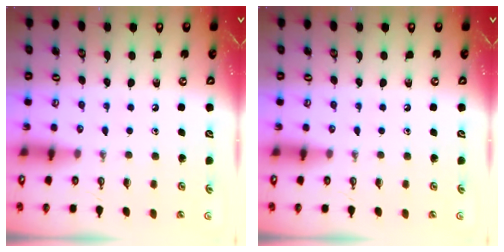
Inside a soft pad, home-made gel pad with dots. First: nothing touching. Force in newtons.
{"total": 0.0}